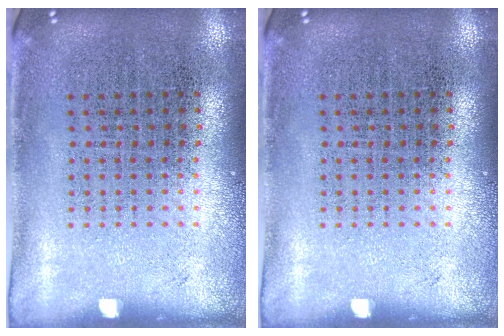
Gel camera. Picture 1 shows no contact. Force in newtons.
{"total": 0.0}